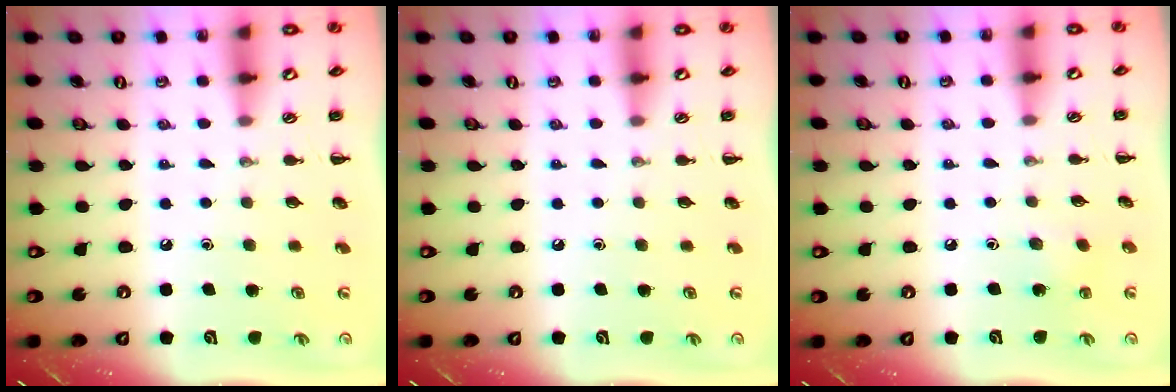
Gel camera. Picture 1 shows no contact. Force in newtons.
{"total": 0.0}
{"total": 4.6, "press": 4.4, "slide": 1.5}